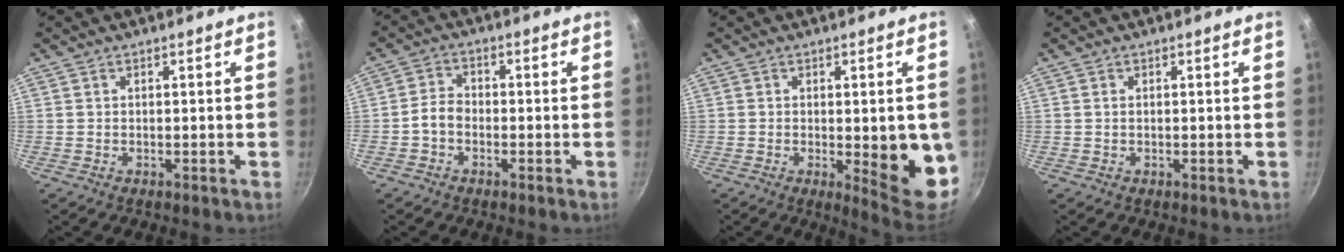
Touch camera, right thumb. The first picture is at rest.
{"total": 3.5, "force": [-1.5, 2.4, 2.1], "torque": [-0.037, 0.025, -0.036]}
{"total": 12.6, "force": [-1.5, 4.2, 11.8], "torque": [-0.120, -0.015, -0.013]}
{"total": 0.5, "force": [0.1, 0.3, 0.5], "torque": [-0.009, 0.001, 0.002]}